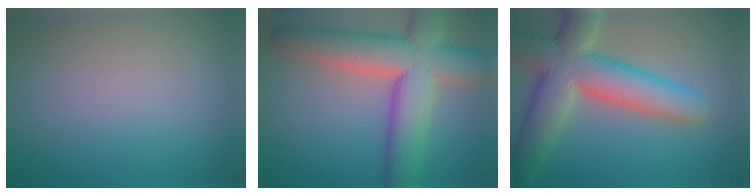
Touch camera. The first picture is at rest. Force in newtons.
{"total": 11.3, "press": 11.3, "slide": 0.9}
{"total": 10.1, "press": 10.1, "slide": 0.7}